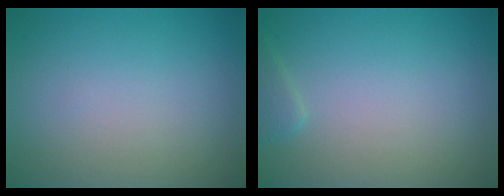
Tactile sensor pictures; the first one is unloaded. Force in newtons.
{"total": 0.9, "press": 0.9, "slide": 0.0}